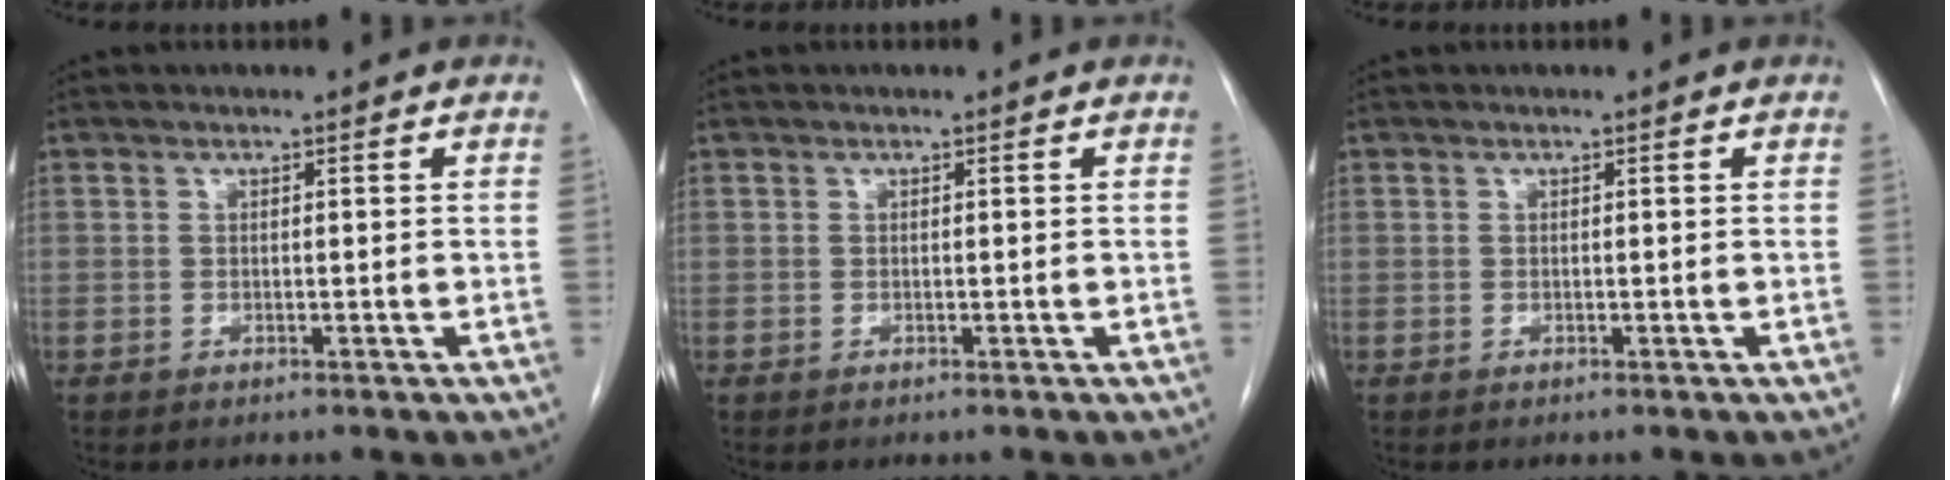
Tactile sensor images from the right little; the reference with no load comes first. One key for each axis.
{"total": 0.0}
{"total": 0.0}